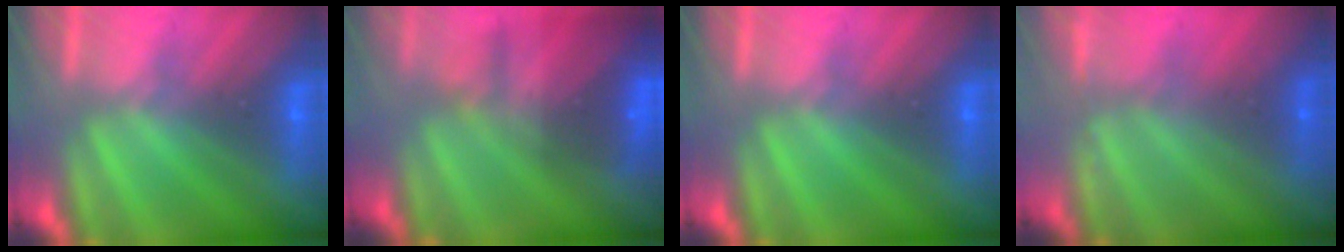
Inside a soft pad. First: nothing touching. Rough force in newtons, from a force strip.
{"total": 5.8}
{"total": 0.0}
{"total": 2.3}